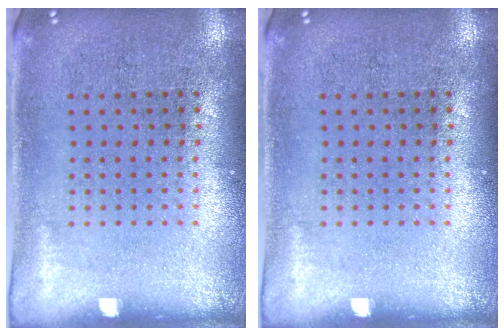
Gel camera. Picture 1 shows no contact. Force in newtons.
{"total": 0.0}